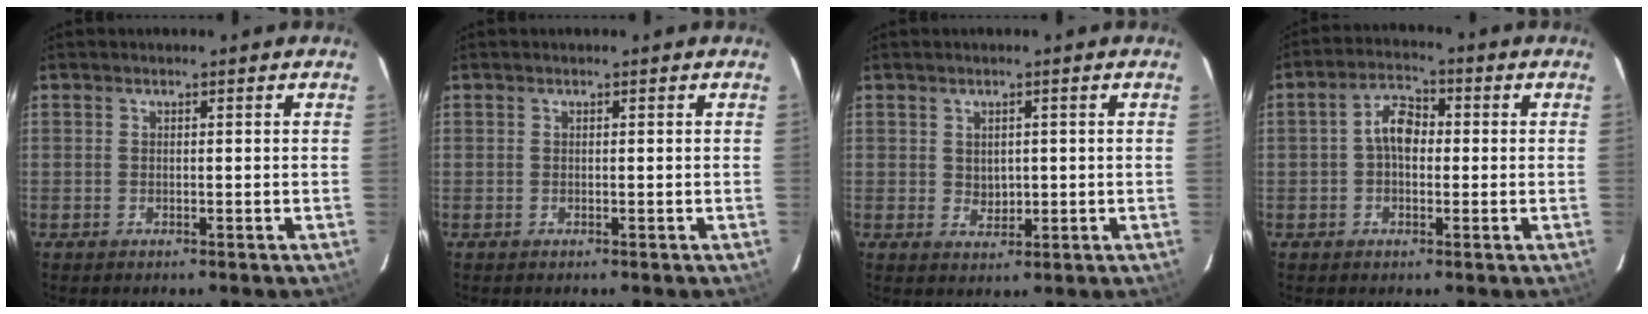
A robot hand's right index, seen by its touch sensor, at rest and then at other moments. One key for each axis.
{"total": 0.0}
{"total": 2.7, "fx": 0.4, "fy": 2.3, "fz": 1.4, "tx": -0.018, "ty": 0.000, "tz": 0.013}
{"total": 5.5, "fx": 0.0, "fy": 3.5, "fz": 4.2, "tx": -0.077, "ty": 0.019, "tz": -0.002}